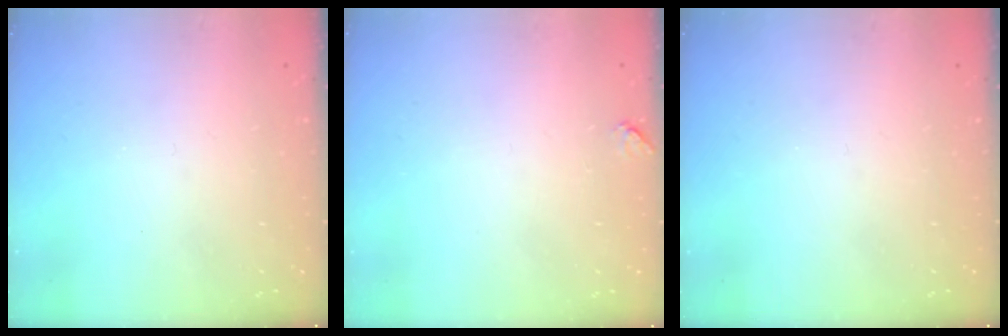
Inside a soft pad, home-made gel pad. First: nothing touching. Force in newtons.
{"total": 1.4, "press": 1.3, "slide": 0.5}
{"total": 0.0}